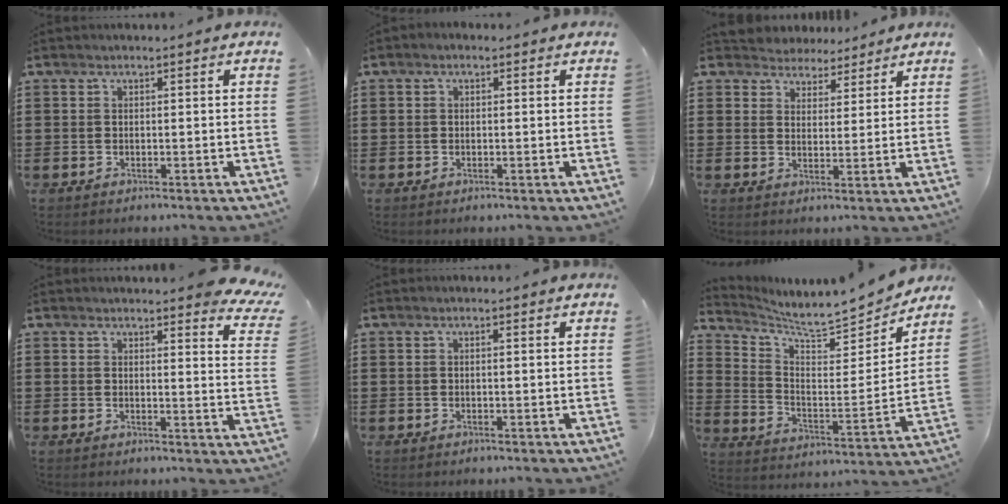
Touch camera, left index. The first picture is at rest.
{"total": 0.6, "force": [-0.1, 0.5, 0.4], "torque": [-0.008, 0.003, -0.003]}
{"total": 3.8, "force": [3.3, 1.7, -0.5], "torque": [-0.011, -0.010, 0.060]}
{"total": 3.9, "force": [3.7, 0.1, 1.2], "torque": [-0.021, -0.019, 0.066]}
{"total": 0.6, "force": [0.2, 0.0, 0.6], "torque": [-0.011, -0.003, 0.004]}
{"total": 7.1, "force": [6.6, 0.7, 2.3], "torque": [-0.070, -0.057, 0.109]}